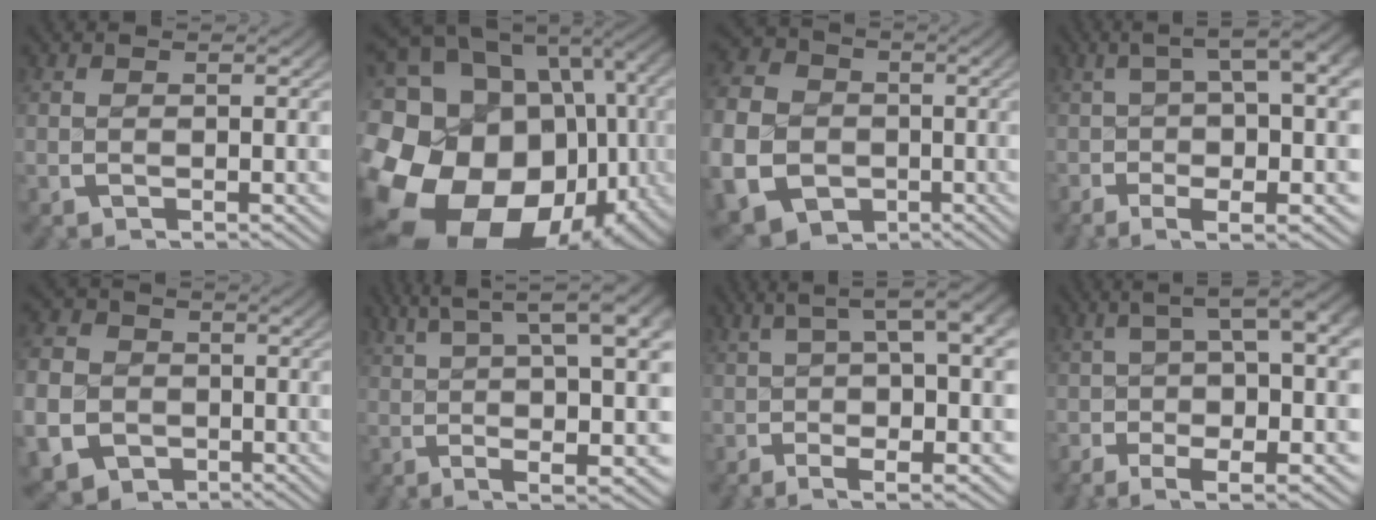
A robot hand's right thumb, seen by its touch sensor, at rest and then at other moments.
{"total": 28.2, "force": [-4.2, 21.5, 17.8], "torque": [-0.359, -0.081, -0.046]}
{"total": 14.8, "force": [-4.1, 12.6, 6.7], "torque": [-0.163, -0.052, -0.064]}
{"total": 9.0, "force": [0.6, 3.8, 8.1], "torque": [-0.097, 0.020, -0.002]}
{"total": 11.8, "force": [-3.3, 10.3, 4.8], "torque": [-0.111, -0.045, -0.053]}
{"total": 11.2, "force": [2.6, 3.9, 10.2], "torque": [-0.121, 0.020, 0.029]}
{"total": 8.9, "force": [1.5, 3.4, 8.1], "torque": [-0.089, 0.032, 0.005]}
{"total": 9.1, "force": [-0.3, 4.2, 8.0], "torque": [-0.101, 0.011, -0.014]}